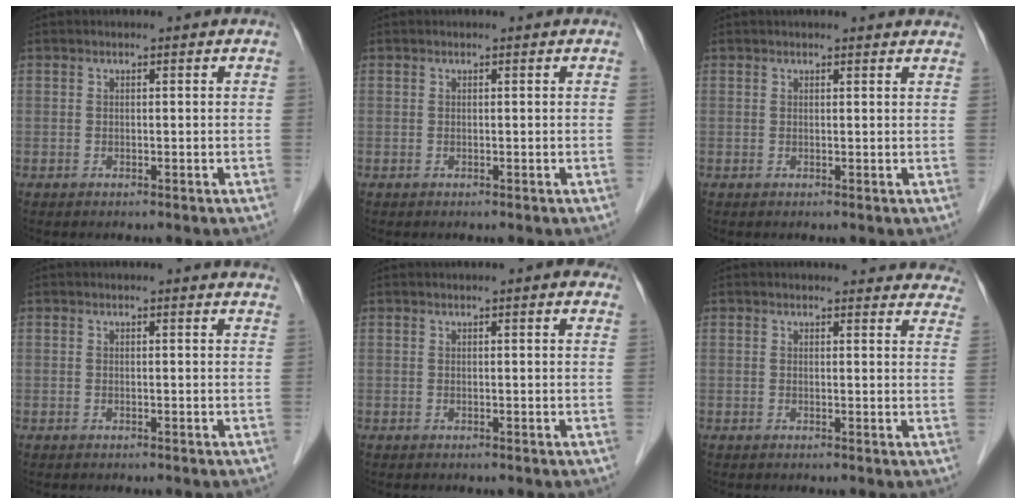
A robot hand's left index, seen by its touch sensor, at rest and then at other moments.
{"total": 0.0}
{"total": 6.5, "force": [6.1, 1.0, 2.1], "torque": [-0.021, 0.020, 0.057]}
{"total": 3.4, "force": [3.3, 0.2, 0.7], "torque": [-0.011, -0.004, 0.019]}
{"total": 2.7, "force": [2.1, 0.3, 1.7], "torque": [-0.019, 0.012, 0.020]}
{"total": 16.1, "force": [15.2, 3.4, 3.7], "torque": [-0.010, -0.034, 0.148]}